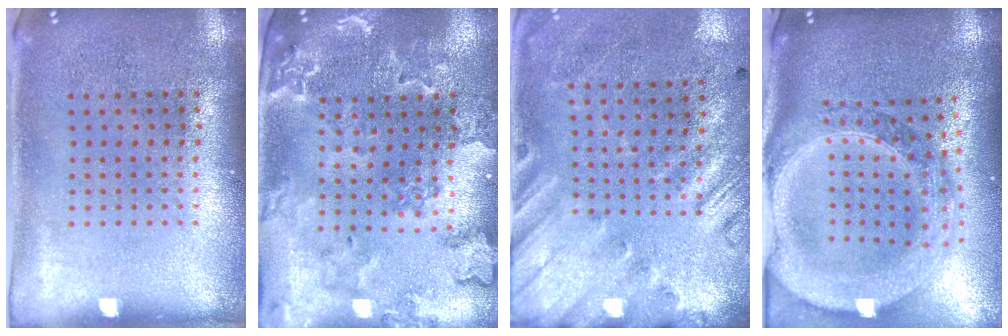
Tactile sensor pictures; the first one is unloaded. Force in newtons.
{"total": 1.9, "press": 1.9, "slide": 0.3}
{"total": 2.6, "press": 1.8, "slide": 1.8}
{"total": 3.4, "press": 2.8, "slide": 2.0}